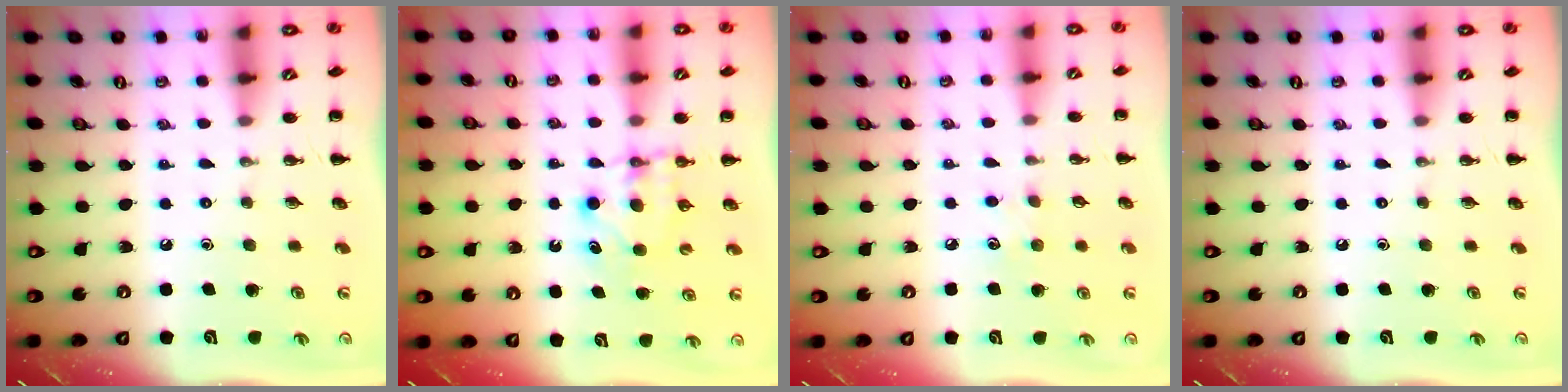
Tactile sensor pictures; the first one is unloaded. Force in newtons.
{"total": 6.3, "press": 6.1, "slide": 1.3}
{"total": 5.4, "press": 5.2, "slide": 1.3}
{"total": 0.0}